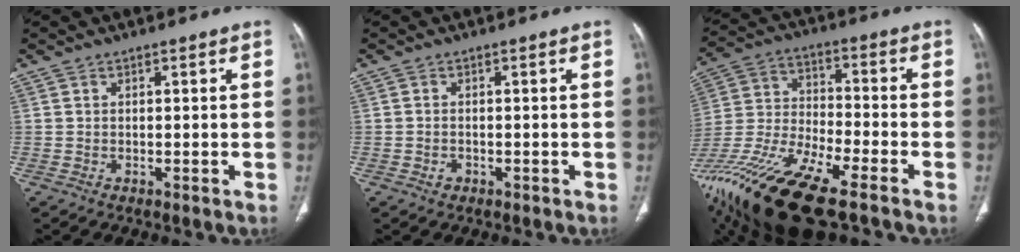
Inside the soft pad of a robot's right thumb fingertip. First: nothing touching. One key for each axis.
{"total": 1.3, "fx": -0.5, "fy": 1.0, "fz": 0.6, "tx": -0.009, "ty": 0.006, "tz": -0.007}
{"total": 25.3, "fx": -16.6, "fy": 7.3, "fz": 17.7, "tx": -0.408, "ty": -0.009, "tz": -0.305}